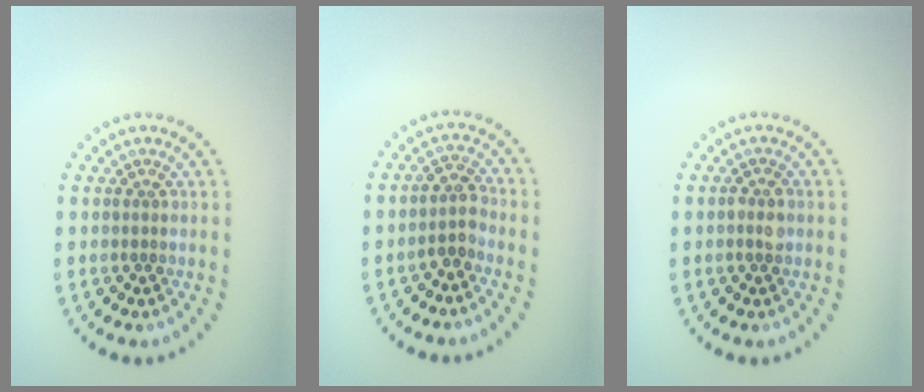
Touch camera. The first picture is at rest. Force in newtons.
{"total": 2.1, "press": 1.8, "slide": 1.0}
{"total": 1.3, "press": 1.3, "slide": 0.4}